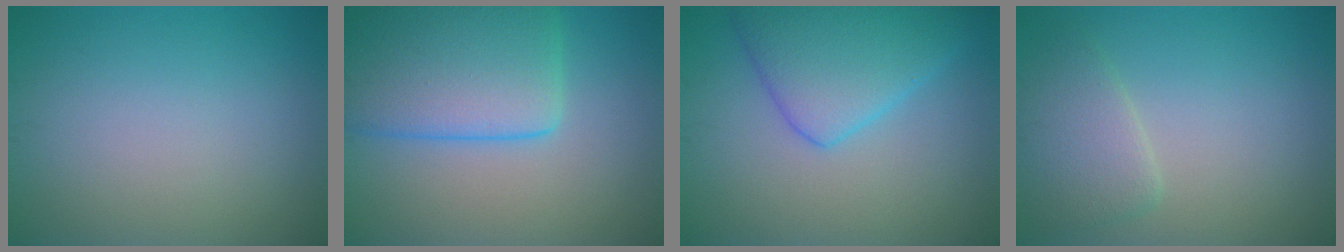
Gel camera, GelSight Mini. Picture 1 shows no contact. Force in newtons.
{"total": 8.6, "press": 8.6, "slide": 0.4}
{"total": 5.9, "press": 5.9, "slide": 0.2}
{"total": 3.1, "press": 3.1, "slide": 0.4}